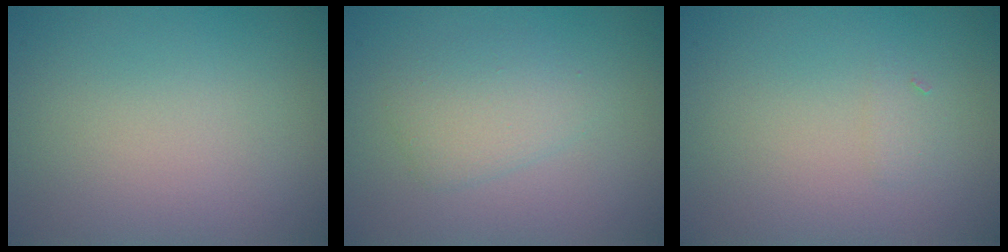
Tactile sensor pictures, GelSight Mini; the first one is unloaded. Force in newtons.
{"total": 2.4, "press": 2.4, "slide": 0.0}
{"total": 0.6, "press": 0.6, "slide": 0.0}